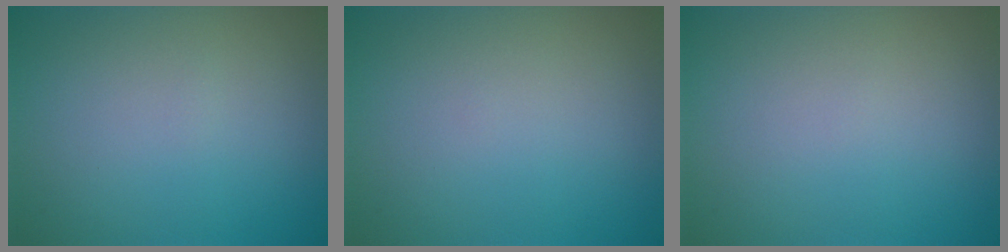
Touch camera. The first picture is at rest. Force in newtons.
{"total": 0.0}
{"total": 0.0}